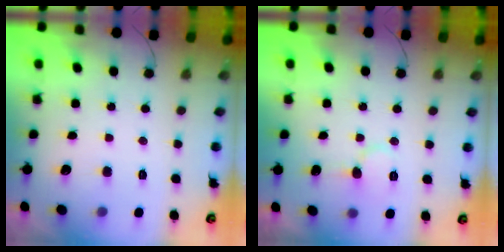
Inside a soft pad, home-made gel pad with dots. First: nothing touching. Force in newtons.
{"total": 6.6, "press": 6.5, "slide": 0.5}